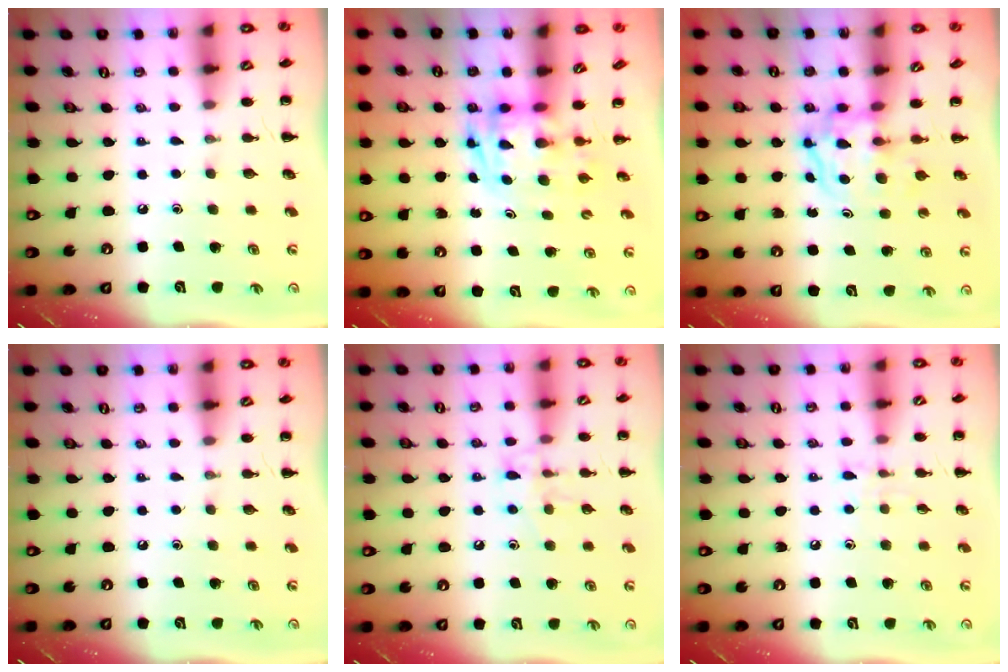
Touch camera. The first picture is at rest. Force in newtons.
{"total": 2.8, "press": 2.7, "slide": 0.5}
{"total": 3.6, "press": 3.6, "slide": 0.4}
{"total": 0.0}
{"total": 8.7, "press": 8.6, "slide": 1.2}
{"total": 5.0, "press": 4.8, "slide": 1.3}